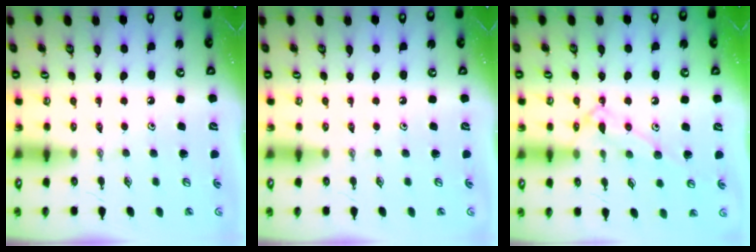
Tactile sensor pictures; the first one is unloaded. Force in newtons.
{"total": 0.0}
{"total": 11.3, "press": 11.3, "slide": 0.7}